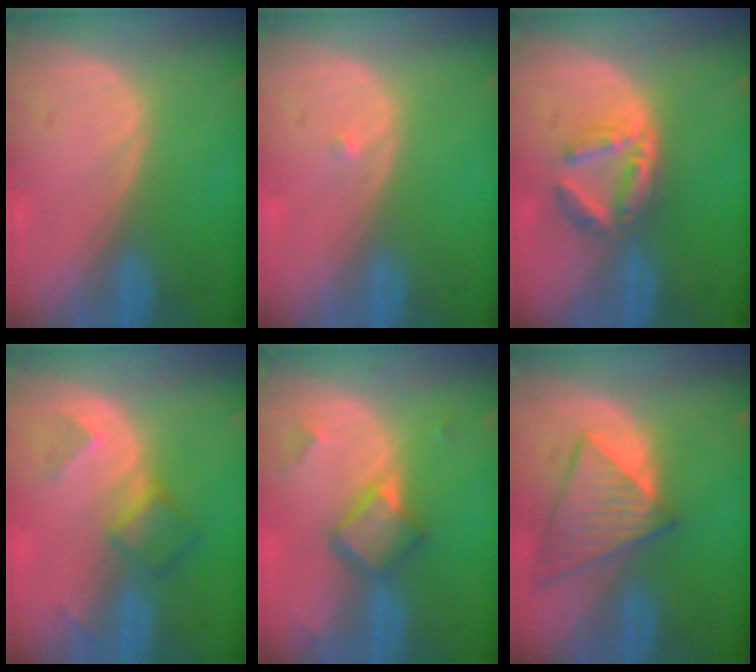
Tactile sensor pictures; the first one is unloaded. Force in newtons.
{"total": 0.6, "press": 0.5, "slide": 0.4}
{"total": 5.4, "press": 5.3, "slide": 1.0}
{"total": 4.8, "press": 4.3, "slide": 2.1}
{"total": 5.7, "press": 4.9, "slide": 2.8}
{"total": 7.7, "press": 7.1, "slide": 3.0}